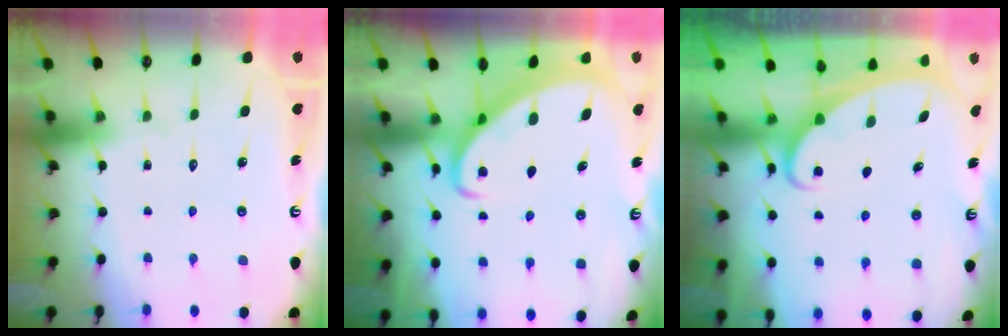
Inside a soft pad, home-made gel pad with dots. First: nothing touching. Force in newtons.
{"total": 2.9, "press": 2.9, "slide": 0.3}
{"total": 2.1, "press": 2.0, "slide": 0.3}